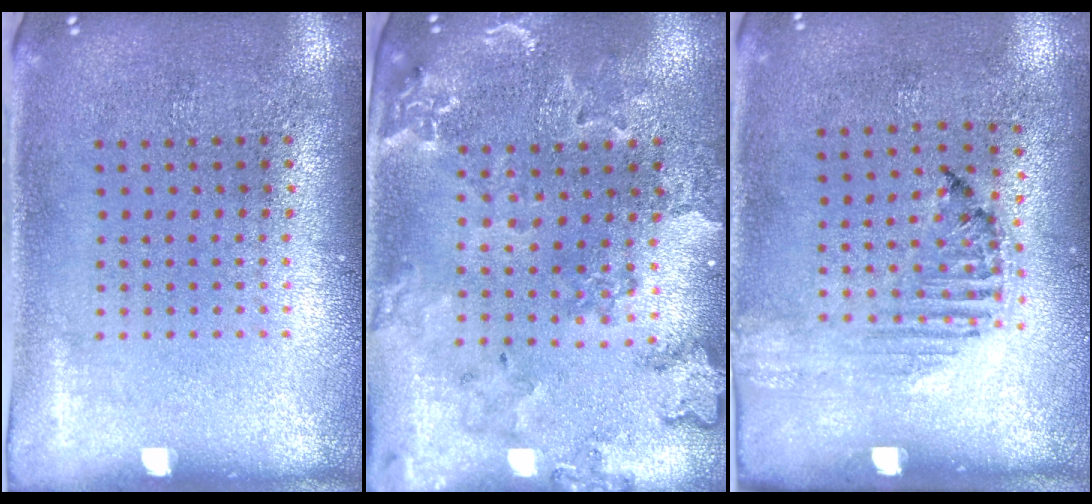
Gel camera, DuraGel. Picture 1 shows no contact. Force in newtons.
{"total": 1.1, "press": 1.1, "slide": 0.2}
{"total": 1.2, "press": 1.2, "slide": 0.4}